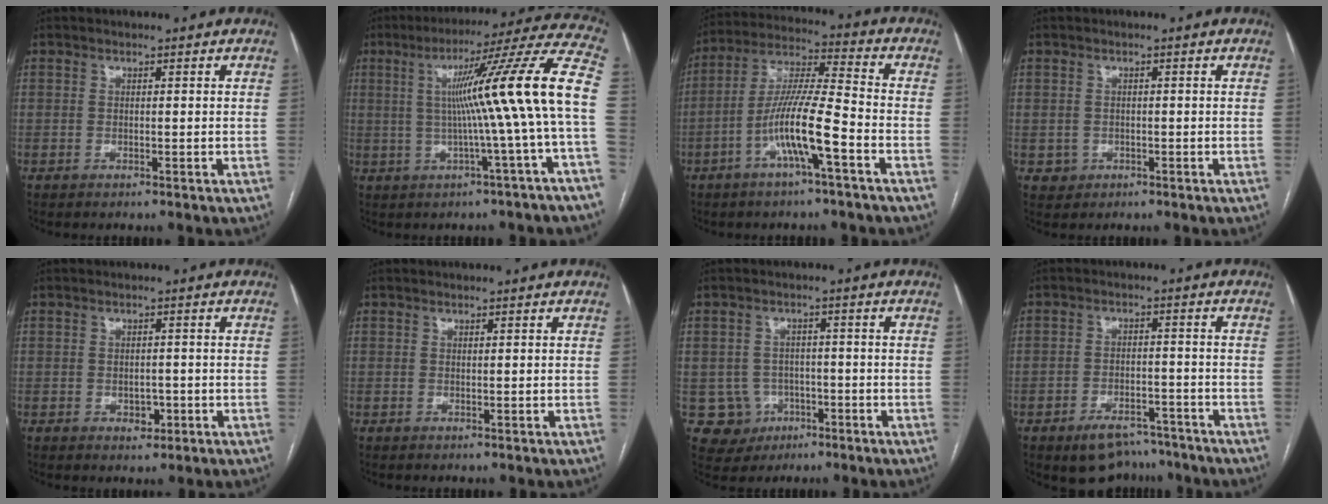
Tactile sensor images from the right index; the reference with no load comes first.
{"total": 16.9, "force": [-0.2, -2.3, 16.8], "torque": [-0.222, 0.023, -0.008]}
{"total": 11.3, "force": [-4.5, 0.5, 10.4], "torque": [-0.203, 0.009, -0.087]}
{"total": 2.2, "force": [-0.4, 2.2, 0.0], "torque": [0.008, 0.009, 0.001]}
{"total": 2.5, "force": [-0.8, 1.8, 1.5], "torque": [-0.019, 0.002, -0.004]}
{"total": 0.0}
{"total": 6.0, "force": [-1.5, 5.8, 0.3], "torque": [-0.002, 0.011, -0.013]}
{"total": 7.6, "force": [-5.9, 3.9, 2.9], "torque": [-0.038, 0.007, -0.082]}